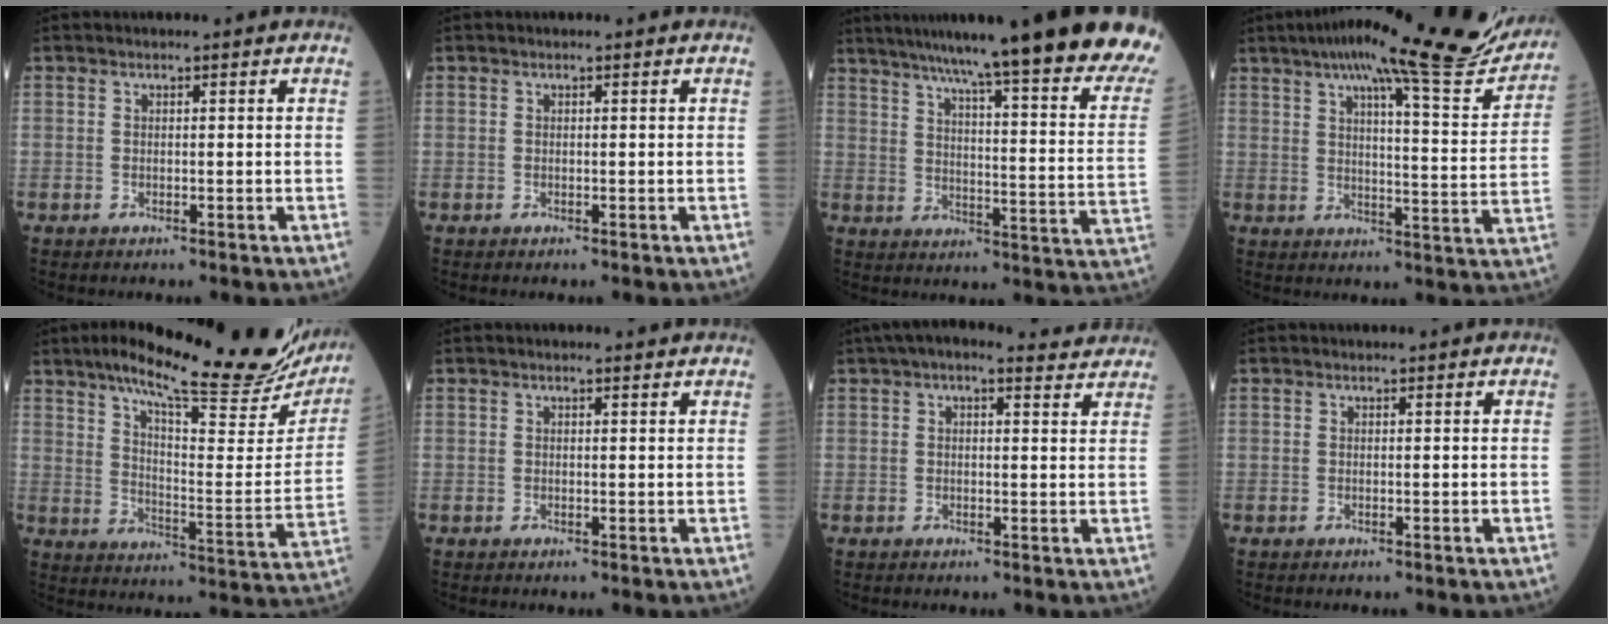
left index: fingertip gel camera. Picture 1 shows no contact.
{"total": 0.0}
{"total": 30.5, "force": [25.3, 0.3, 17.0], "torque": [-0.207, -0.073, 0.324]}
{"total": 22.1, "force": [18.7, 1.7, 11.6], "torque": [-0.169, -0.029, 0.235]}
{"total": 26.1, "force": [21.3, 3.9, 14.5], "torque": [-0.224, -0.043, 0.283]}
{"total": 0.5, "force": [0.4, 0.1, 0.3], "torque": [-0.012, 0.001, 0.005]}
{"total": 7.6, "force": [6.3, 2.1, 3.7], "torque": [-0.056, 0.028, 0.075]}
{"total": 0.0}